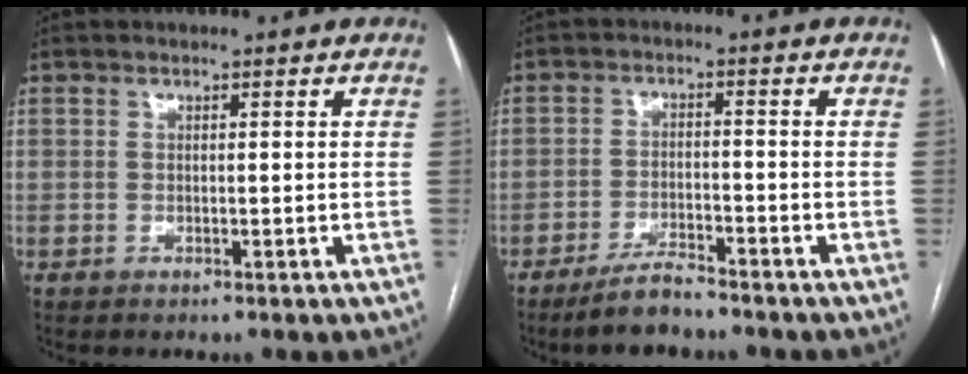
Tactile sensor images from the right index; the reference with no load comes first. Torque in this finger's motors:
{"motor_torque": [-0.36, -0.34, -0.69, -0.13]}